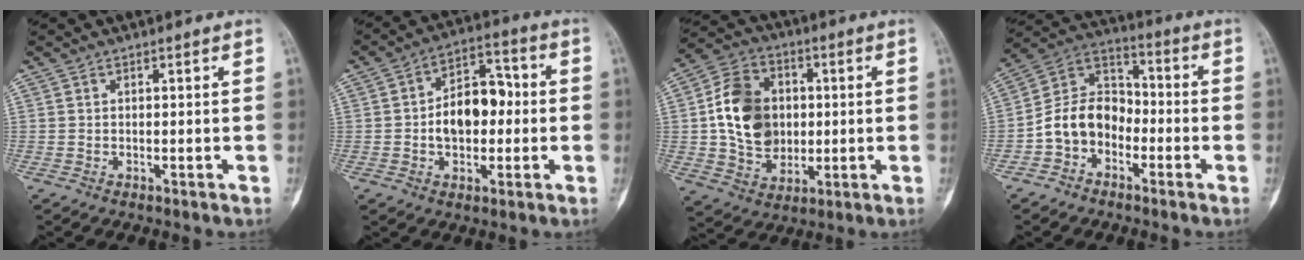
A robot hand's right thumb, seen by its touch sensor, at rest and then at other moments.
{"total": 11.4, "force": [-0.7, 7.5, 8.6], "torque": [-0.104, 0.034, -0.018]}
{"total": 15.2, "force": [1.0, 11.8, 9.6], "torque": [-0.145, 0.009, 0.020]}
{"total": 11.0, "force": [-3.9, 8.4, 6.0], "torque": [-0.089, 0.060, -0.086]}